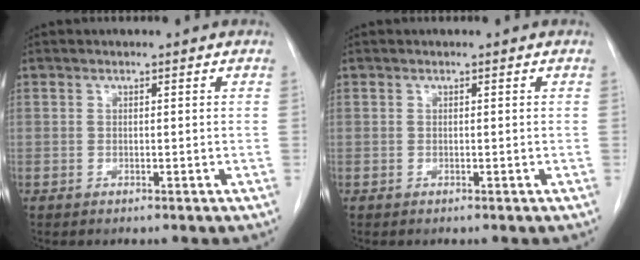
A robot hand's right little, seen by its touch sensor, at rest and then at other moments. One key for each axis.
{"total": 0.0}